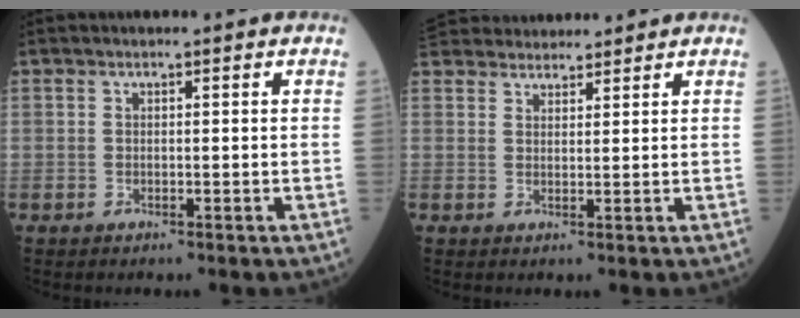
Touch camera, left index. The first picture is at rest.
{"total": 8.7, "force": [8.2, 2.5, 1.6], "torque": [-0.025, 0.032, 0.133]}